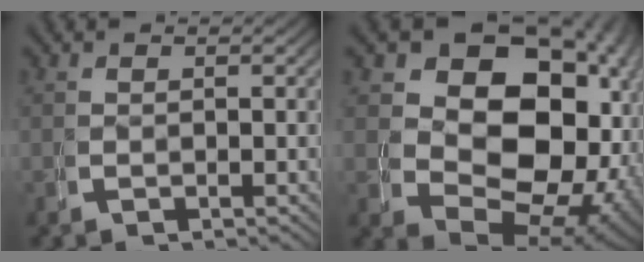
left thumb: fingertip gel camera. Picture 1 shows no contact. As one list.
[{"total": 17.5, "force": [1.8, 12.8, 11.8], "torque": [-0.217, -0.061, 0.054]}]